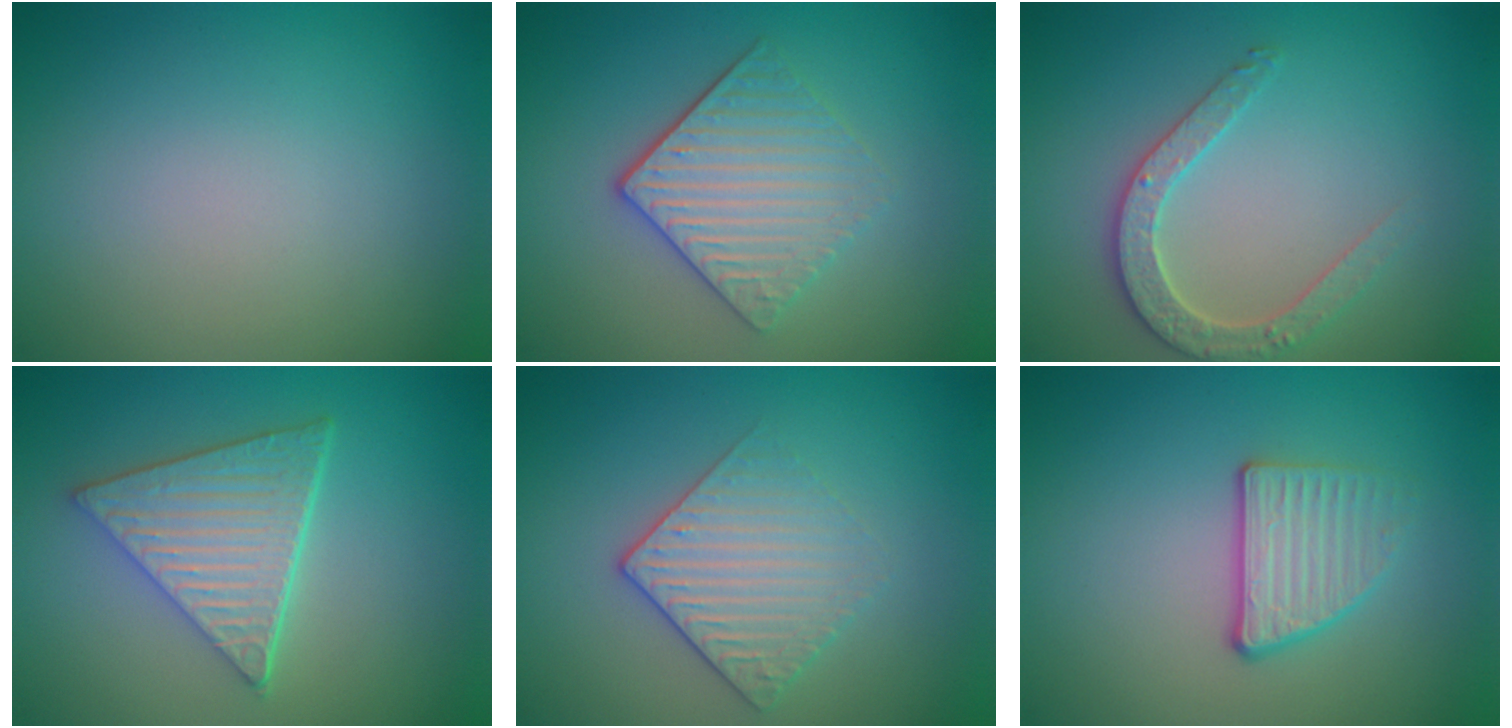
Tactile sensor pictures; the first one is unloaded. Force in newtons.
{"total": 4.1, "press": 3.4, "slide": 2.3}
{"total": 3.1, "press": 3.0, "slide": 0.7}
{"total": 5.9, "press": 4.3, "slide": 4.0}
{"total": 3.0, "press": 2.7, "slide": 1.3}
{"total": 2.8, "press": 2.3, "slide": 1.5}